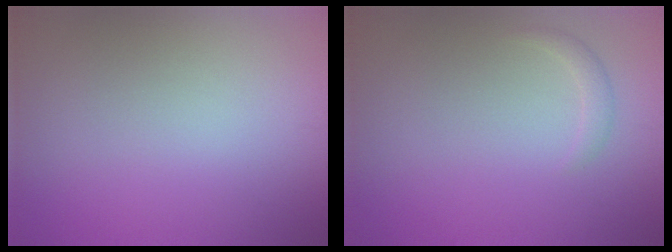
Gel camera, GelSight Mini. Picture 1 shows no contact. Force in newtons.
{"total": 0.9, "press": 0.9, "slide": 0.1}